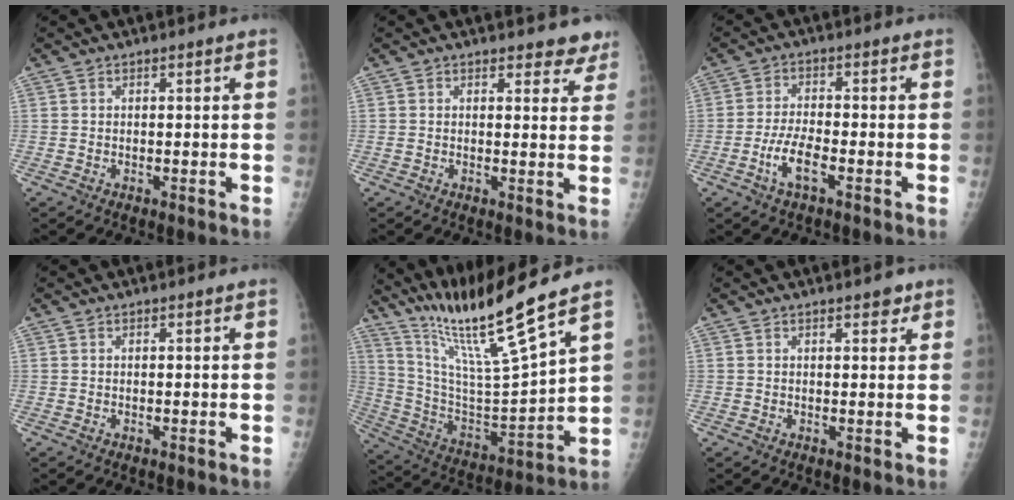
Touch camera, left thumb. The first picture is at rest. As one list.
[{"total": 4.5, "force": [4.0, 1.9, 0.8], "torque": [0.027, -0.021, 0.033]}, {"total": 5.5, "force": [-2.6, 1.8, 4.5], "torque": [-0.094, 0.012, -0.048]}, {"total": 0.0}, {"total": 18.1, "force": [14.5, -1.0, 10.8], "torque": [-0.178, -0.089, 0.280]}, {"total": 2.0, "force": [1.3, 0.9, 1.3], "torque": [-0.008, -0.005, 0.015]}]